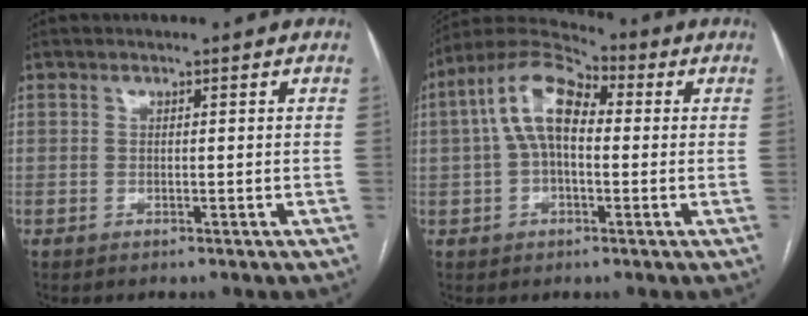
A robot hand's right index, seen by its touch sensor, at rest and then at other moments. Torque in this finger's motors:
{"motor_torque": [1.88, 0.27, 0.34, 0.10]}